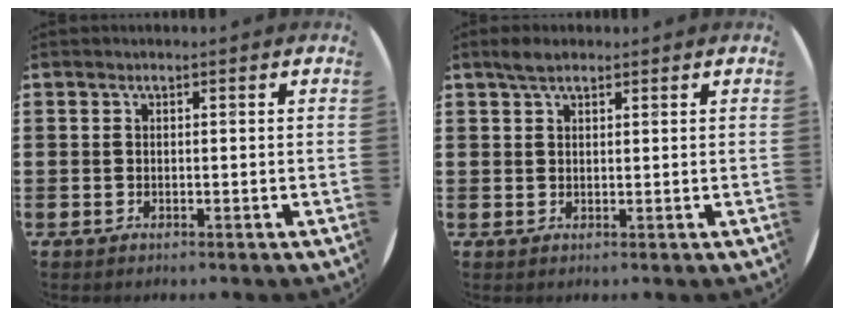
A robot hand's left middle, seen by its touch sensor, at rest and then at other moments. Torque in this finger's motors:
{"motor_torque": [0.58, -0.54, 0.00, 0.00]}